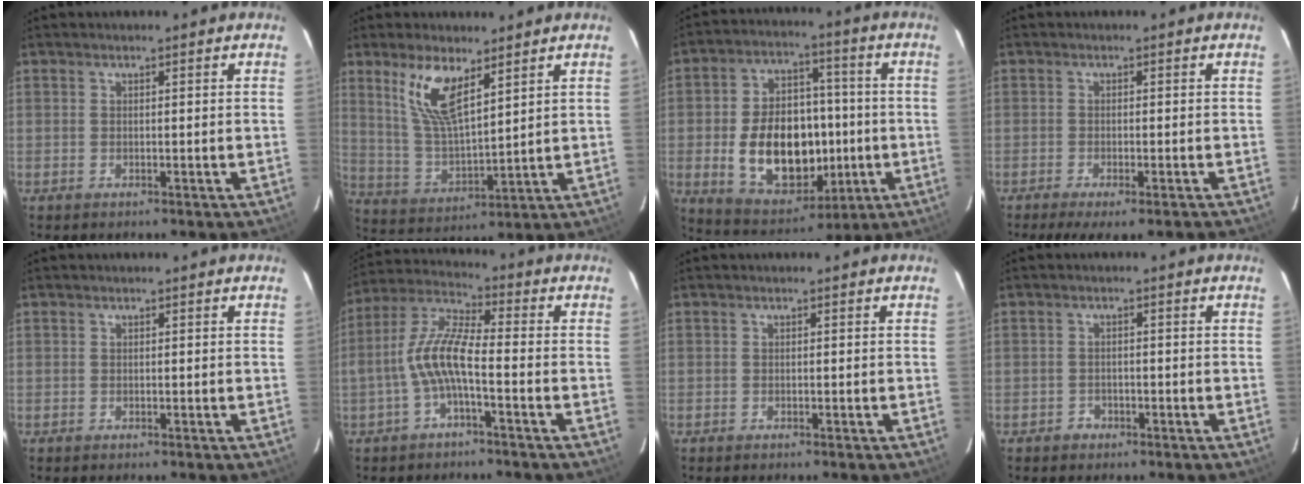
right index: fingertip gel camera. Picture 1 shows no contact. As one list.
[{"total": 11.0, "force": [6.4, 3.5, 8.1], "torque": [-0.164, 0.000, 0.138]}, {"total": 18.9, "force": [-2.8, 12.5, 13.8], "torque": [-0.273, 0.020, -0.017]}, {"total": 7.8, "force": [-6.1, 1.3, 4.6], "torque": [-0.094, -0.031, -0.089]}, {"total": 0.0}, {"total": 8.6, "force": [-2.6, 1.9, 8.0], "torque": [-0.181, 0.014, -0.049]}, {"total": 0.0}, {"total": 1.9, "force": [-1.2, 1.5, 0.2], "torque": [-0.005, 0.005, -0.016]}]